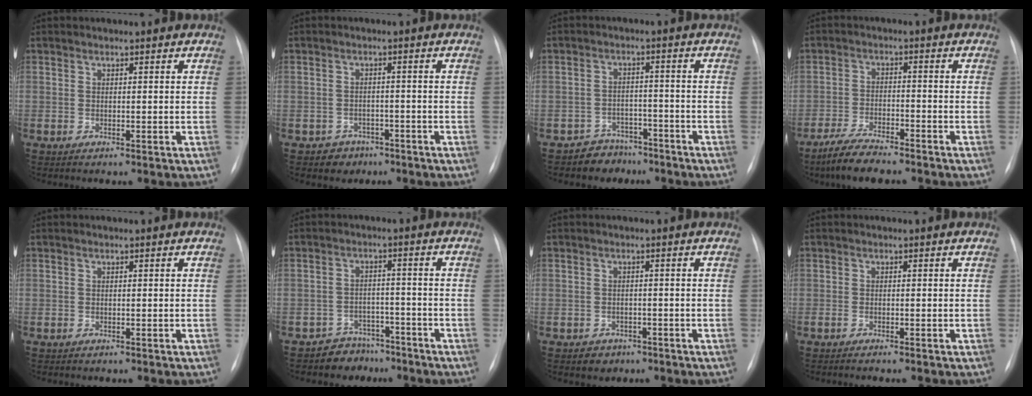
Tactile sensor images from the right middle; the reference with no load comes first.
{"total": 3.3, "force": [-2.1, 2.5, 0.0], "torque": [0.000, 0.012, -0.029]}
{"total": 5.0, "force": [-3.9, 3.1, -0.2], "torque": [0.008, 0.012, -0.059]}
{"total": 7.9, "force": [-6.5, 1.4, 4.2], "torque": [-0.085, -0.021, -0.117]}
{"total": 0.0}
{"total": 5.2, "force": [-4.2, 3.1, -0.3], "torque": [0.011, 0.015, -0.064]}
{"total": 2.6, "force": [-1.6, 2.0, 0.3], "torque": [-0.007, 0.007, -0.019]}
{"total": 2.0, "force": [-1.6, 0.3, 1.1], "torque": [-0.018, -0.004, -0.018]}